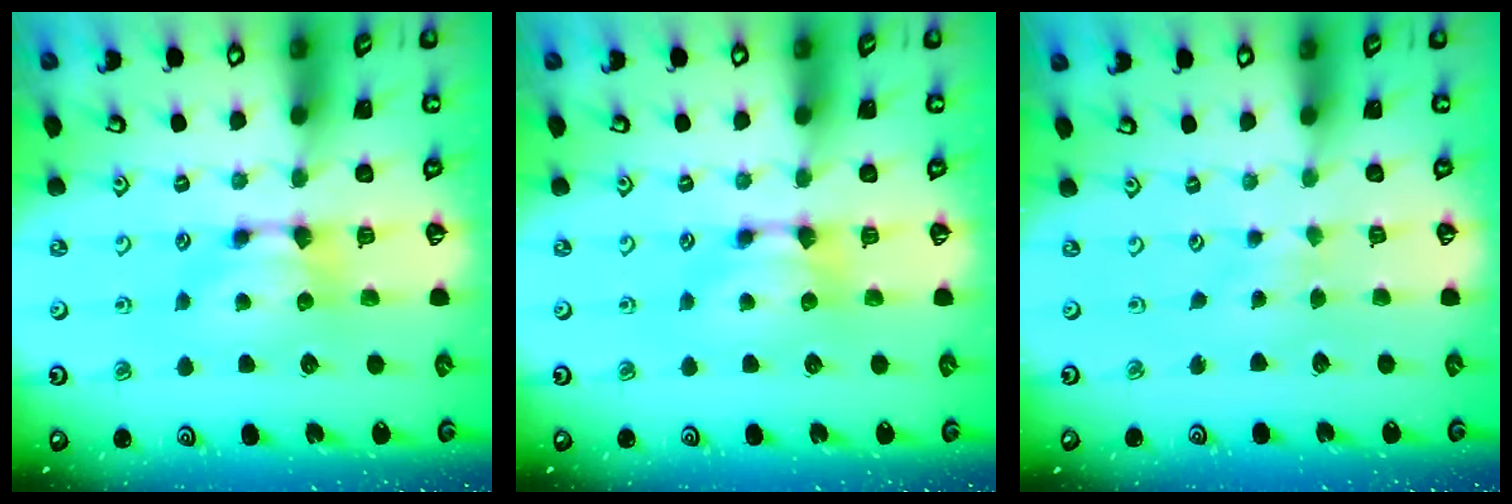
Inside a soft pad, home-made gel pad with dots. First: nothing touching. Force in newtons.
{"total": 0.0}
{"total": 1.8, "press": 1.8, "slide": 0.1}